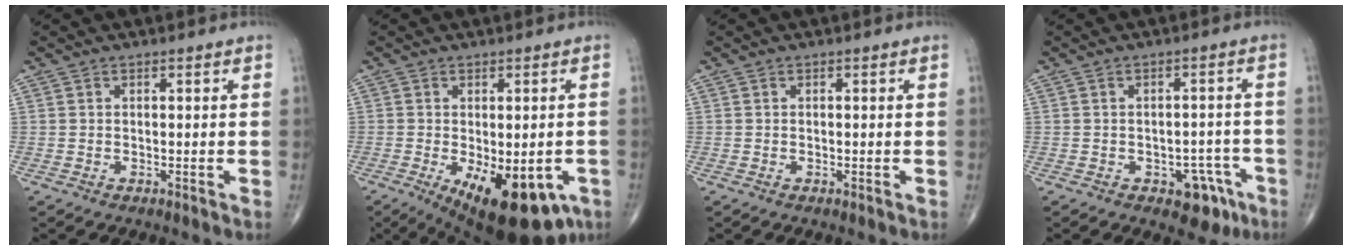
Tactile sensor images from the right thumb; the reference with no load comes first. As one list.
[{"total": 16.7, "force": [-7.1, 7.6, 13.1], "torque": [-0.155, -0.008, -0.084]}, {"total": 0.0}, {"total": 6.9, "force": [-3.6, 4.2, 4.2], "torque": [-0.021, 0.029, -0.040]}]